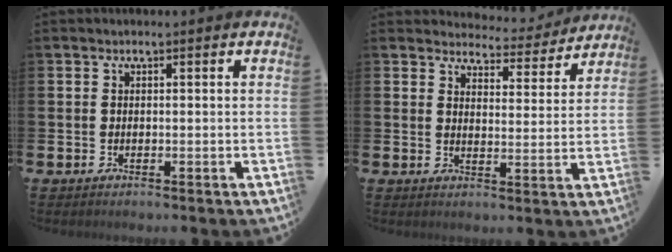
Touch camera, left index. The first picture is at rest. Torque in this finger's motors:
{"motor_torque": [0.79, -0.78, 0.25, 0.00]}